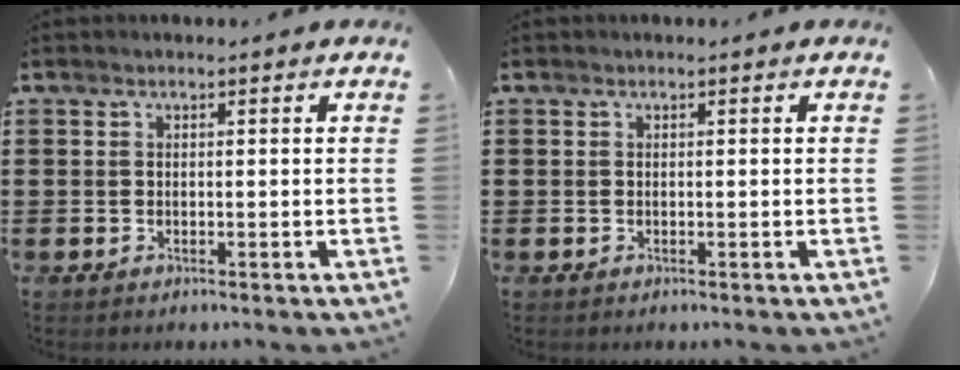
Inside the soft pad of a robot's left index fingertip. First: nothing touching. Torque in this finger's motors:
{"motor_torque": [0.00, 0.00, 0.00, 0.00]}